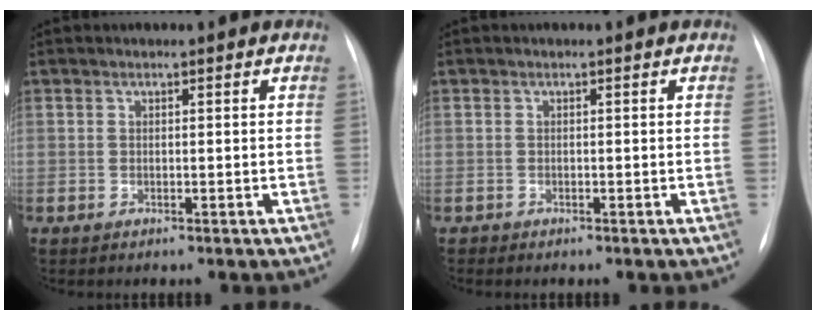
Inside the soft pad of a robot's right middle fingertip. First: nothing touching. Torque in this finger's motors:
{"motor_torque": [-0.39, 0.00, -0.05, -0.01]}